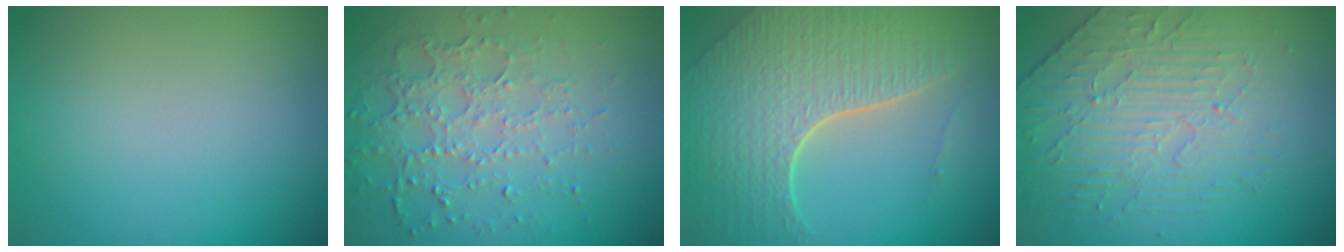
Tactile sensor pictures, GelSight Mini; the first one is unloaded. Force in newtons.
{"total": 4.9, "press": 3.4, "slide": 3.5}
{"total": 7.0, "press": 5.0, "slide": 4.9}
{"total": 4.1, "press": 3.5, "slide": 2.1}